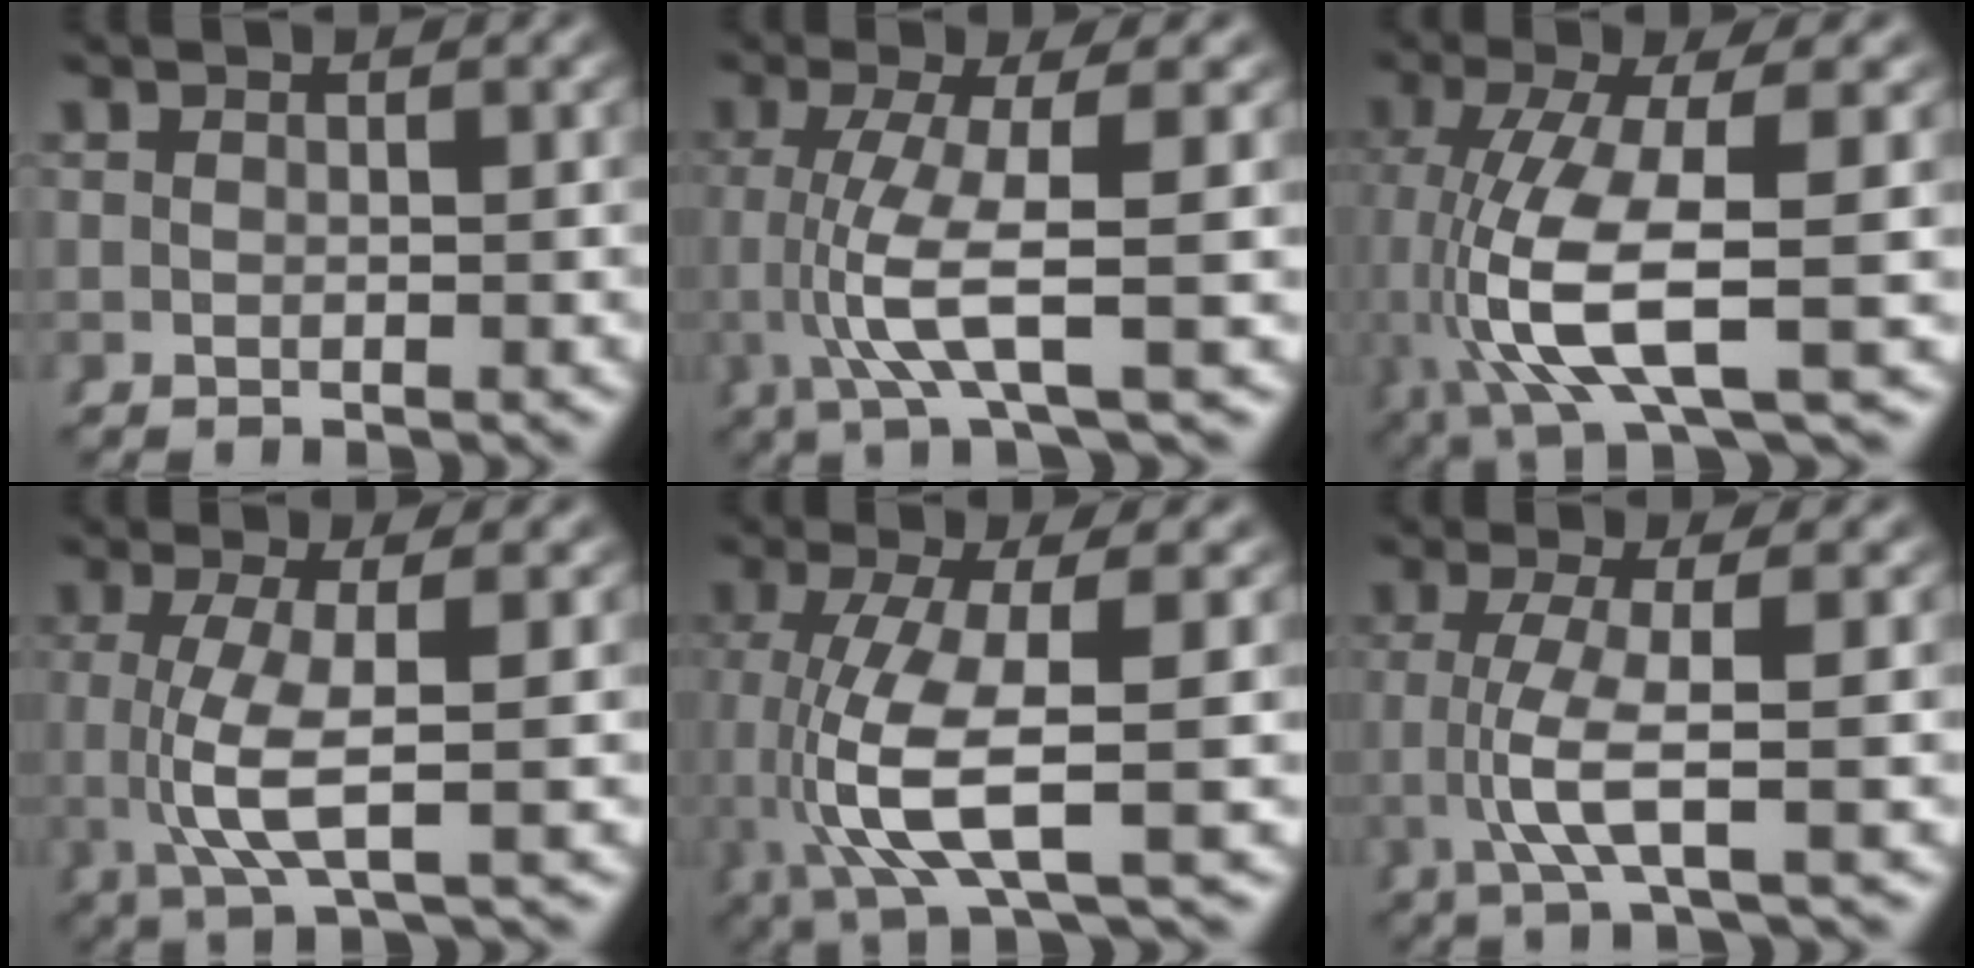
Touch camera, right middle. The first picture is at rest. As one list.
[{"total": 6.0, "force": [0.1, 0.6, 5.9], "torque": [-0.124, -0.016, 0.013]}, {"total": 8.8, "force": [-0.3, 3.2, 8.2], "torque": [-0.172, -0.023, 0.014]}, {"total": 4.9, "force": [0.1, 0.5, 4.9], "torque": [-0.102, -0.015, 0.012]}, {"total": 7.6, "force": [-0.2, 2.5, 7.2], "torque": [-0.155, -0.022, 0.013]}, {"total": 4.3, "force": [0.1, -0.2, 4.3], "torque": [-0.091, -0.014, 0.011]}]